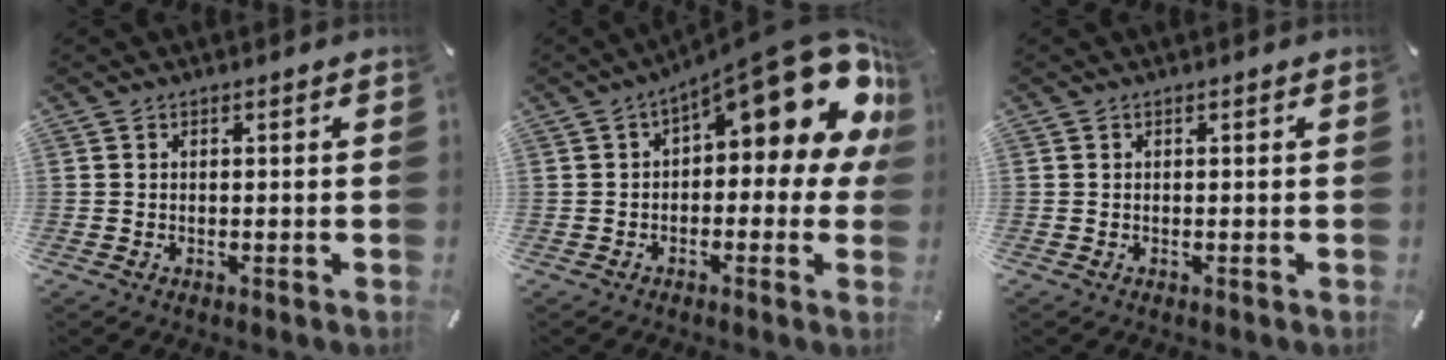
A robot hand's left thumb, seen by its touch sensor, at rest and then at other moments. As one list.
[{"total": 18.4, "force": [8.3, 7.4, 14.7], "torque": [-0.187, -0.062, 0.138]}, {"total": 0.0}]